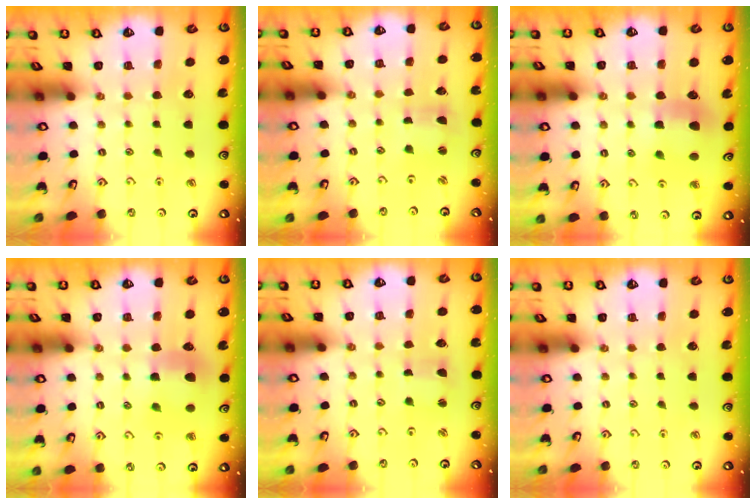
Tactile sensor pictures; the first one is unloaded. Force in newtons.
{"total": 1.0, "press": 1.0, "slide": 0.2}
{"total": 5.6, "press": 5.6, "slide": 0.5}
{"total": 6.7, "press": 6.7, "slide": 0.6}
{"total": 2.3, "press": 2.3, "slide": 0.5}
{"total": 0.0}